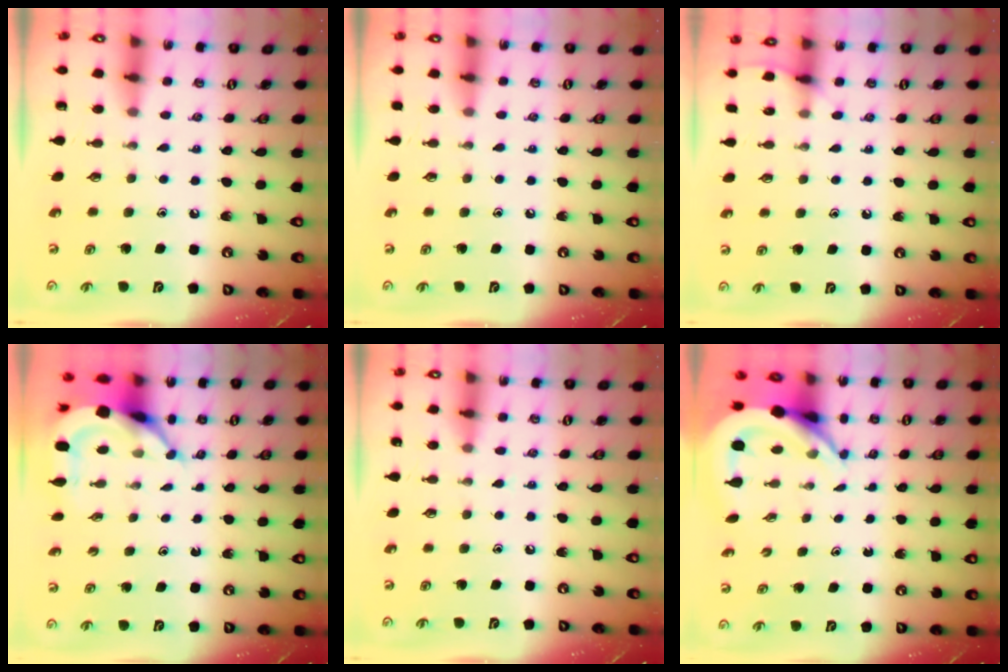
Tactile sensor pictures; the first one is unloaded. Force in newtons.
{"total": 2.3, "press": 2.2, "slide": 0.4}
{"total": 5.6, "press": 5.5, "slide": 0.7}
{"total": 6.6, "press": 6.6, "slide": 0.2}
{"total": 5.2, "press": 5.2, "slide": 0.5}
{"total": 6.3, "press": 6.3, "slide": 0.9}